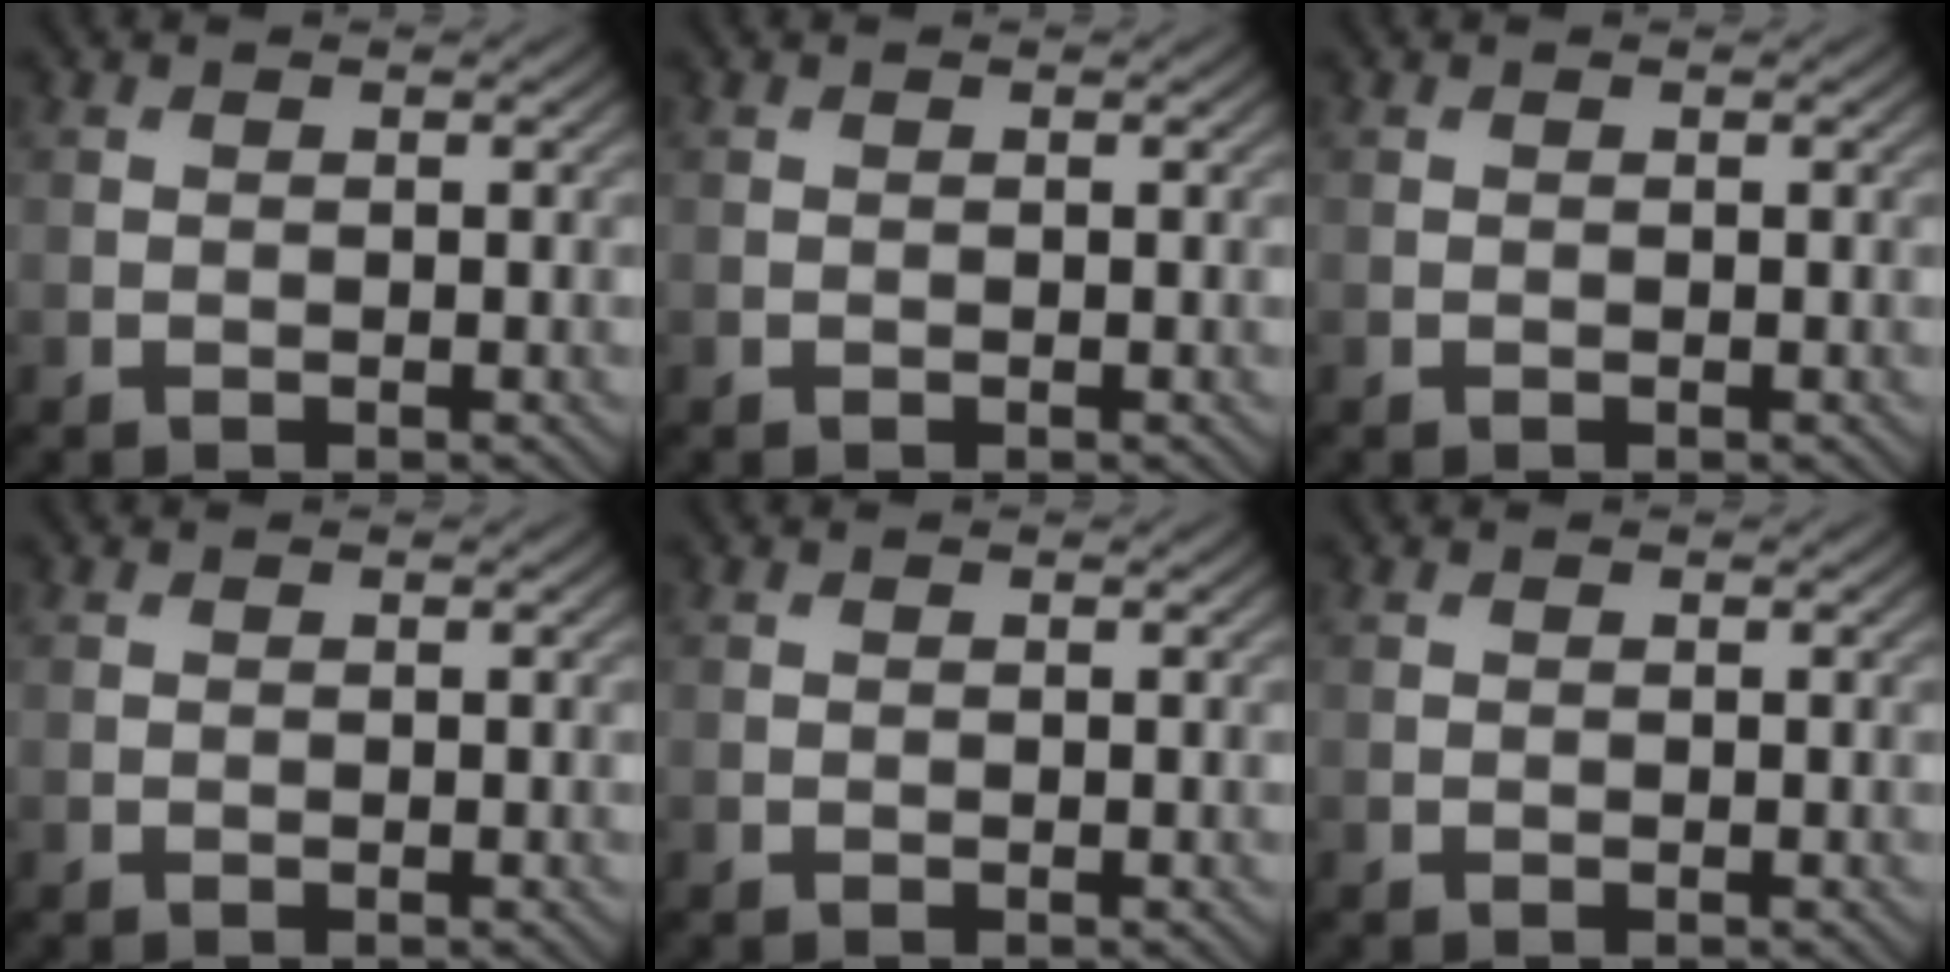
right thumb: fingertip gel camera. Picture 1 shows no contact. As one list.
[{"total": 0.0}, {"total": 0.0}, {"total": 0.0}, {"total": 0.0}, {"total": 0.0}]